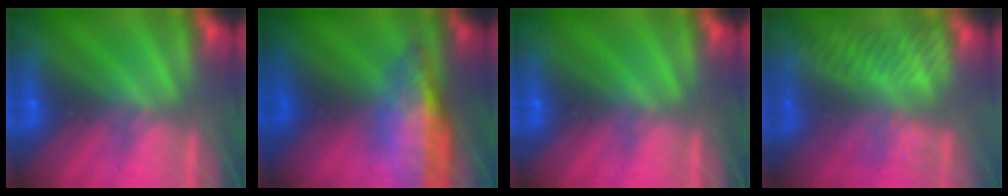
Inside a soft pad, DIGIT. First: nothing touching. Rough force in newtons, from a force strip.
{"total": 9.1}
{"total": 0.0}
{"total": 4.7}